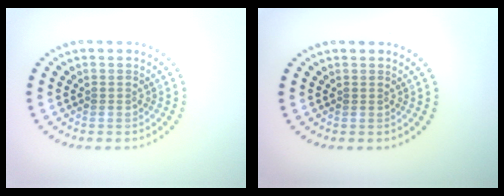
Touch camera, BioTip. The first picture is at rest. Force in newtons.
{"total": 0.0}